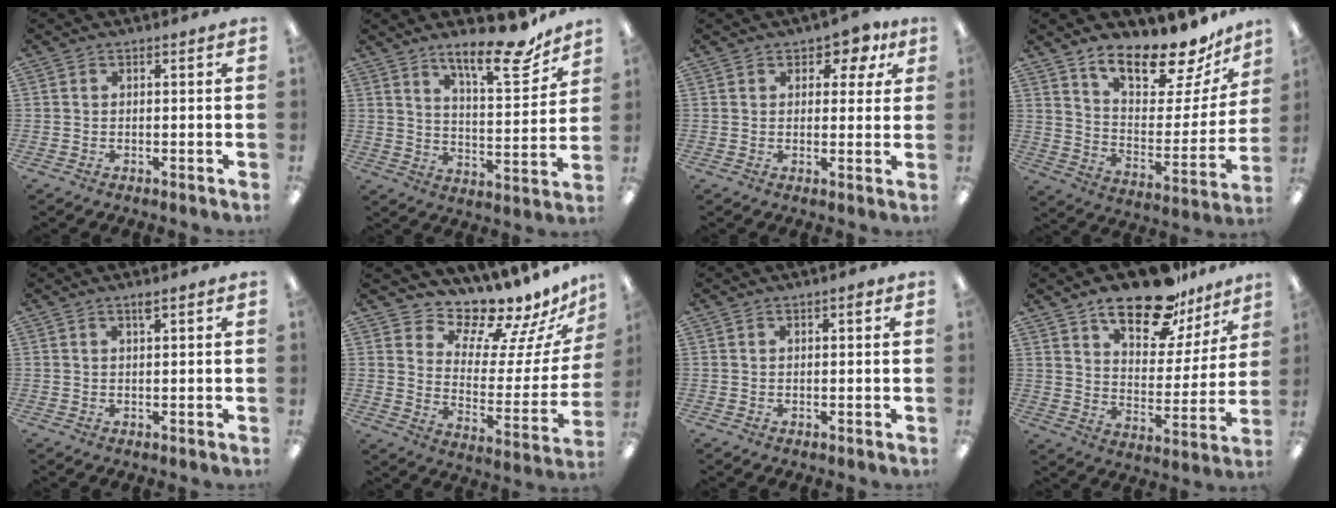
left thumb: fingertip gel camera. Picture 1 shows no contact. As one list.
[{"total": 16.4, "force": [12.4, 4.2, 9.9], "torque": [-0.145, -0.080, 0.201]}, {"total": 4.8, "force": [2.7, 3.1, 2.5], "torque": [-0.028, -0.007, 0.043]}, {"total": 16.9, "force": [14.2, 5.2, 7.5], "torque": [-0.117, -0.114, 0.241]}, {"total": 1.6, "force": [1.2, 0.2, 1.0], "torque": [-0.023, 0.000, 0.022]}, {"total": 14.6, "force": [13.9, 3.5, 3.2], "torque": [-0.043, -0.142, 0.233]}, {"total": 1.1, "force": [0.8, 0.4, 0.7], "torque": [-0.007, -0.003, 0.012]}, {"total": 18.6, "force": [13.9, 7.7, 9.7], "torque": [-0.154, -0.082, 0.239]}]